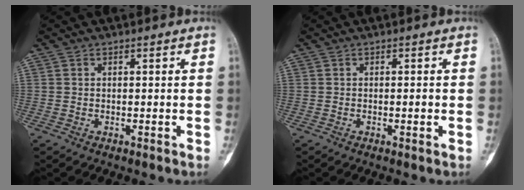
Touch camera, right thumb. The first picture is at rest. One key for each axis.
{"total": 1.3, "fx": -0.2, "fy": 0.3, "fz": 1.2, "tx": -0.019, "ty": -0.002, "tz": -0.003}